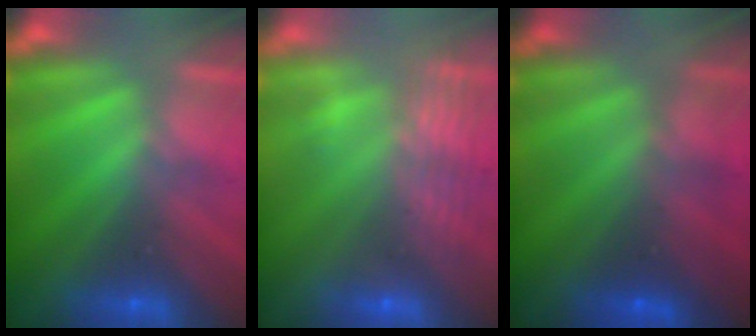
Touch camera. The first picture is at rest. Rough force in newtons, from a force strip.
{"total": 9.0}
{"total": 2.7}